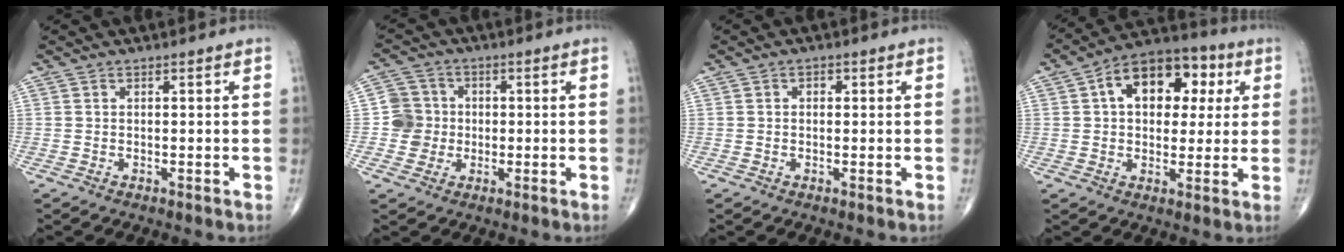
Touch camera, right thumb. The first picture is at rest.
{"total": 6.1, "force": [-0.4, 6.1, 0.9], "torque": [0.015, 0.011, -0.016]}
{"total": 1.3, "force": [0.3, 1.0, 0.8], "torque": [-0.006, 0.002, 0.002]}
{"total": 15.4, "force": [4.2, 10.0, 11.0], "torque": [-0.123, 0.018, 0.057]}